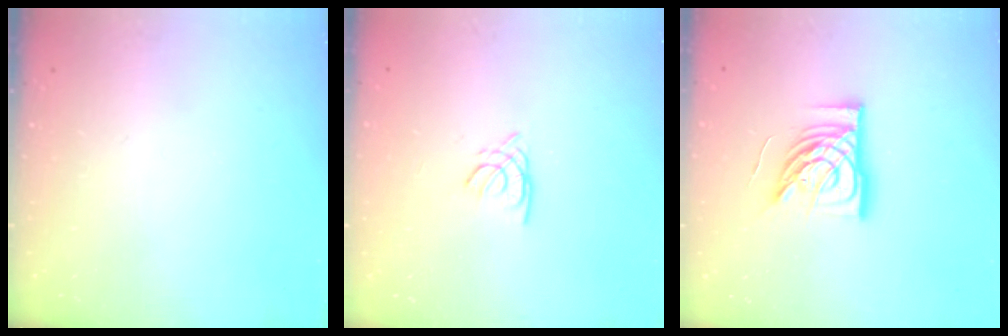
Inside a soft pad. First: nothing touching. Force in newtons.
{"total": 1.6, "press": 1.6, "slide": 0.2}
{"total": 15.1, "press": 15.0, "slide": 1.7}